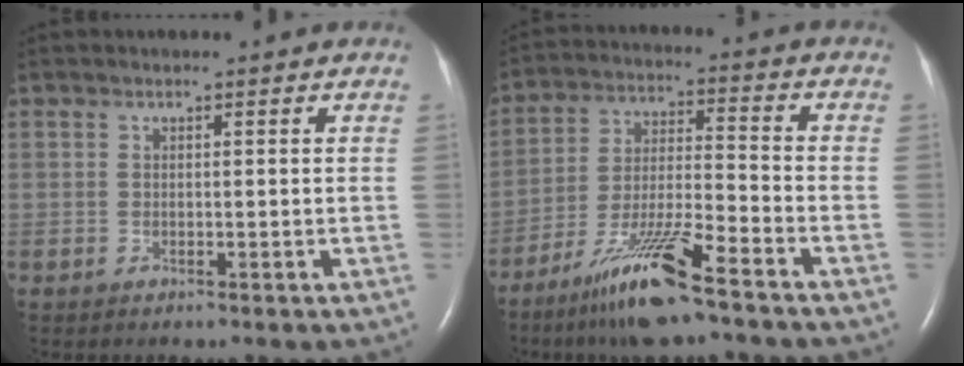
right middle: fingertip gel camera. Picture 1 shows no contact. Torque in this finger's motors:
{"motor_torque": [1.18, -0.96, 0.28, 0.11]}